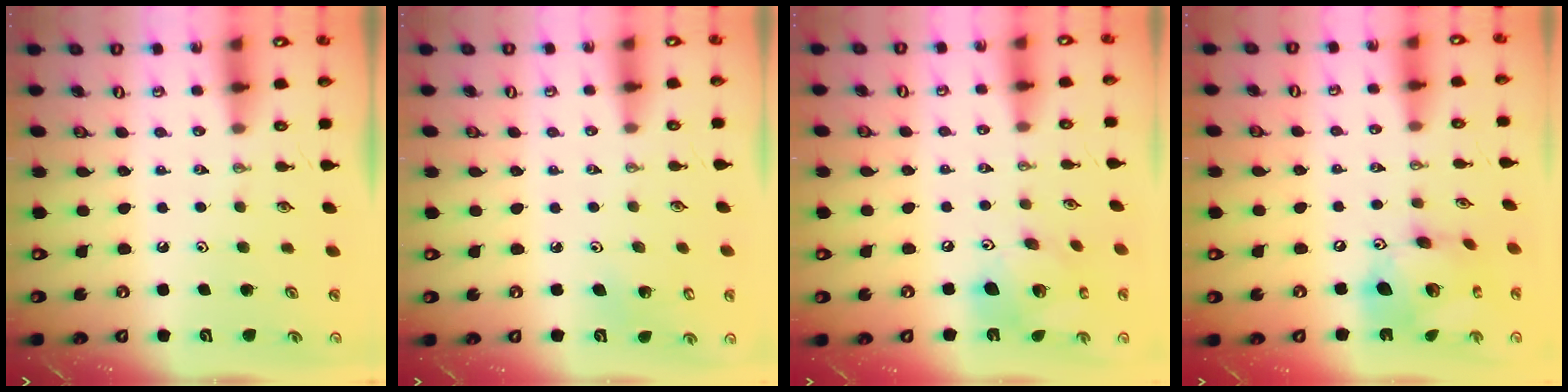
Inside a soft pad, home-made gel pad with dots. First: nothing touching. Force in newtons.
{"total": 5.0, "press": 4.6, "slide": 1.9}
{"total": 15.3, "press": 15.2, "slide": 2.1}
{"total": 17.0, "press": 17.0, "slide": 1.6}